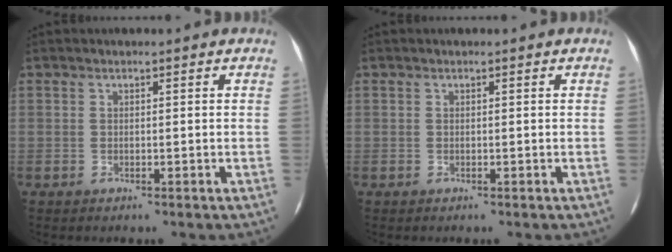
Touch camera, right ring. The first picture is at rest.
{"total": 0.0}